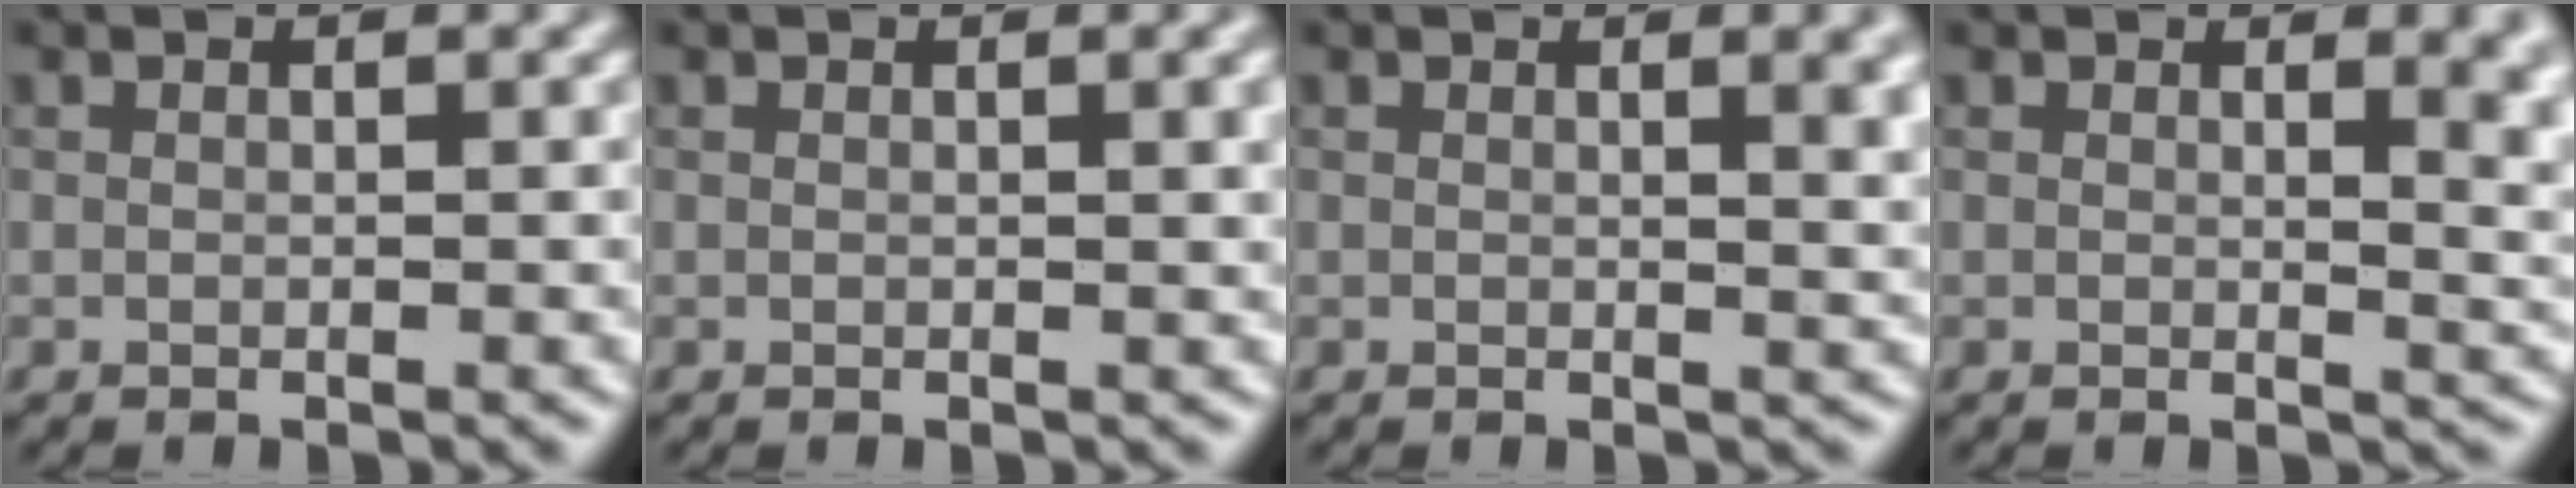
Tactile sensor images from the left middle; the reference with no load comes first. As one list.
[{"total": 1.8, "force": [0.6, 0.6, 1.6], "torque": [-0.016, 0.005, 0.006]}, {"total": 3.6, "force": [1.2, 1.3, 3.1], "torque": [-0.024, 0.003, 0.014]}, {"total": 5.0, "force": [1.9, 2.1, 4.1], "torque": [-0.022, -0.002, 0.026]}]